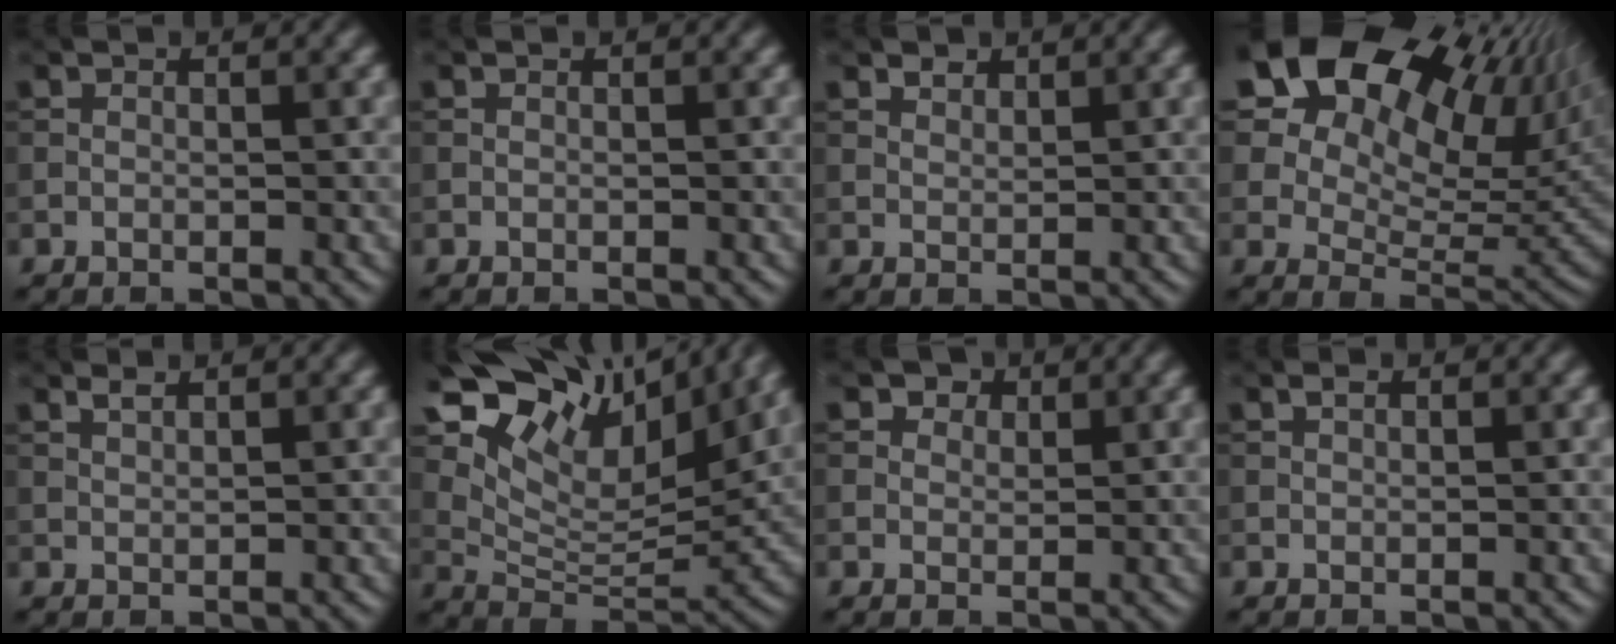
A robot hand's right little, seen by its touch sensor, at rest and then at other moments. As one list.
[{"total": 0.0}, {"total": 1.0, "force": [0.9, 0.4, 0.2], "torque": [-0.007, 0.000, 0.019]}, {"total": 21.3, "force": [12.5, 12.0, 12.4], "torque": [-0.251, 0.078, 0.217]}, {"total": 0.8, "force": [0.7, 0.1, 0.4], "torque": [-0.008, 0.002, 0.014]}, {"total": 12.6, "force": [7.9, 5.7, 8.0], "torque": [-0.154, 0.010, 0.150]}, {"total": 2.5, "force": [1.7, 1.5, 0.9], "torque": [-0.018, -0.010, 0.027]}, {"total": 0.6, "force": [0.4, 0.2, 0.4], "torque": [-0.009, 0.002, 0.008]}]